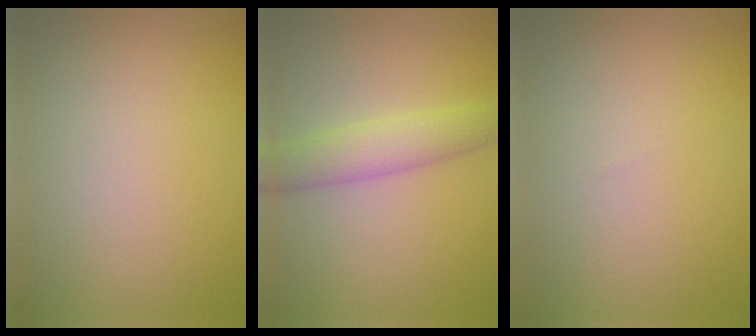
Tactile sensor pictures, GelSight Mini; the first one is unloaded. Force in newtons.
{"total": 3.6, "press": 3.6, "slide": 0.2}
{"total": 0.0}